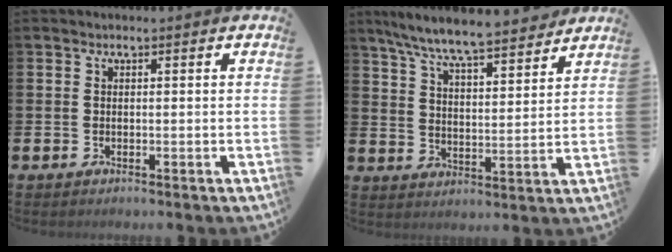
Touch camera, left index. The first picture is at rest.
{"total": 8.2, "force": [7.8, 0.5, 2.5], "torque": [-0.084, -0.047, 0.139]}